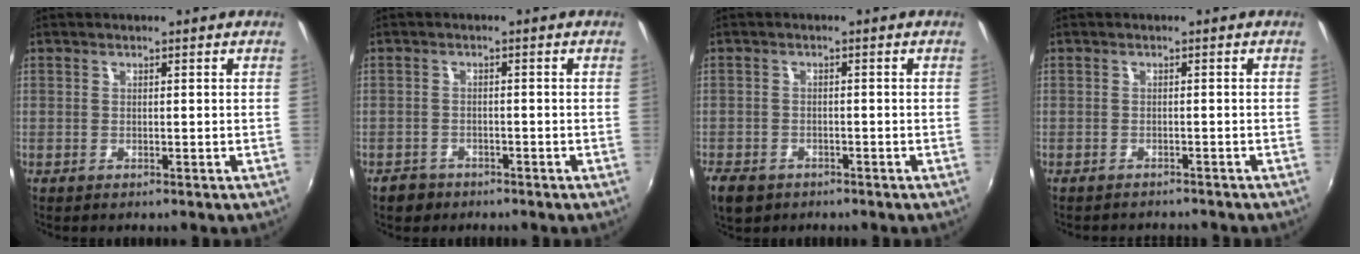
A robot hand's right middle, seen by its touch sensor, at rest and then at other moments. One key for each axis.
{"total": 3.1, "fx": -2.3, "fy": 2.1, "fz": 0.6, "tx": -0.023, "ty": 0.002, "tz": -0.036}
{"total": 5.6, "fx": -3.8, "fy": 3.5, "fz": 2.3, "tx": -0.066, "ty": -0.012, "tz": -0.065}
{"total": 3.6, "fx": -3.4, "fy": 1.0, "fz": 0.8, "tx": -0.025, "ty": -0.006, "tz": -0.047}